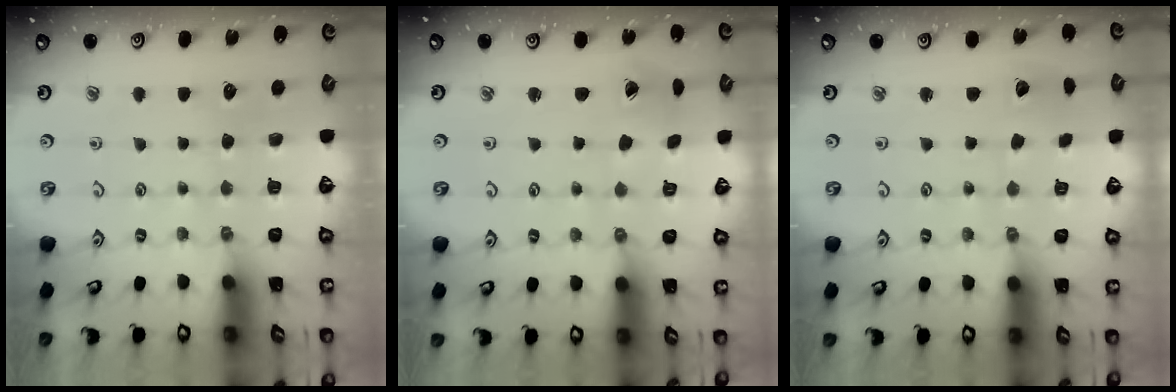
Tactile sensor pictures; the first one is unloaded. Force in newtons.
{"total": 1.7, "press": 1.7, "slide": 0.2}
{"total": 3.7, "press": 3.7, "slide": 0.3}